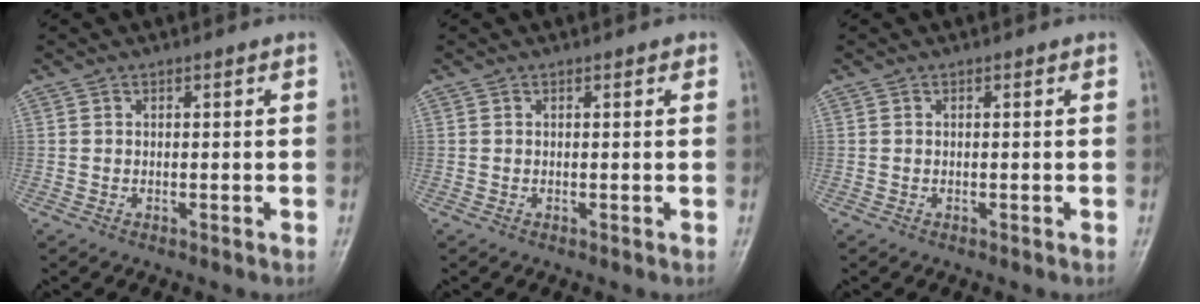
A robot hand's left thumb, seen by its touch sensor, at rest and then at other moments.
{"total": 0.6, "force": [0.3, 0.2, 0.4], "torque": [-0.008, -0.001, 0.001]}
{"total": 0.0}